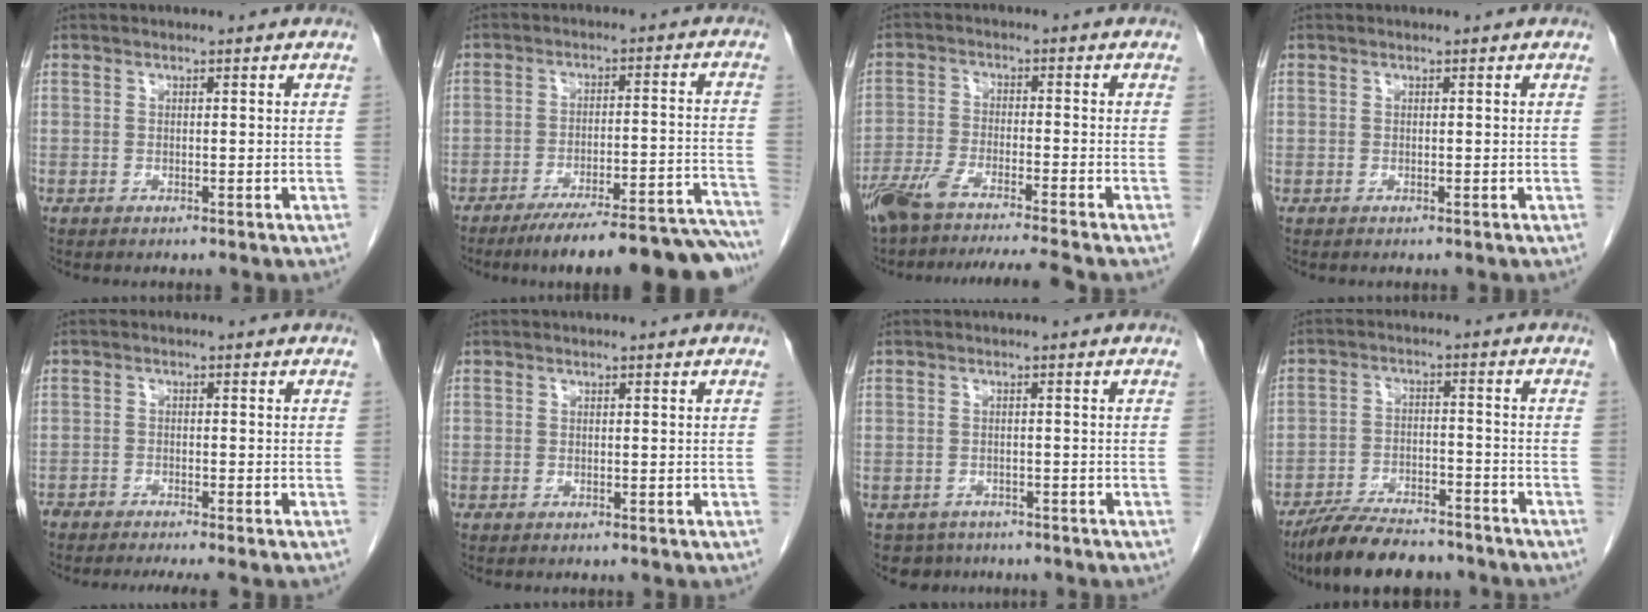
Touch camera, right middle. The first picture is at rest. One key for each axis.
{"total": 20.7, "fx": -18.6, "fy": 1.6, "fz": 8.9, "tx": -0.057, "ty": 0.019, "tz": -0.248}
{"total": 12.4, "fx": -10.7, "fy": -0.6, "fz": 6.2, "tx": -0.100, "ty": -0.018, "tz": -0.174}
{"total": 0.0}
{"total": 5.6, "fx": -4.8, "fy": 0.3, "fz": 2.8, "tx": -0.033, "ty": -0.009, "tz": -0.079}
{"total": 0.0}
{"total": 3.4, "fx": -2.7, "fy": 2.1, "fz": -0.3, "tx": 0.002, "ty": 0.001, "tz": -0.041}
{"total": 11.4, "fx": -9.8, "fy": 3.3, "fz": 4.8, "tx": -0.079, "ty": -0.007, "tz": -0.159}